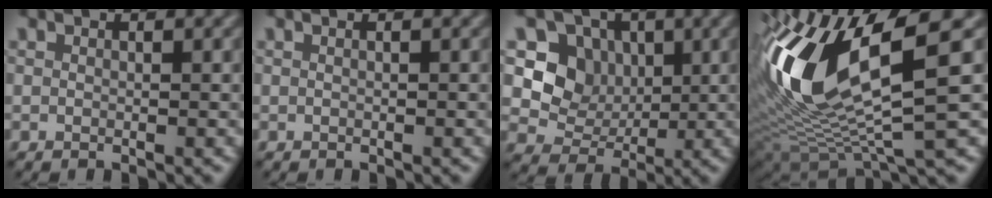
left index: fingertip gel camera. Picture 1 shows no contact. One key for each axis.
{"total": 0.7, "fx": 0.1, "fy": 0.3, "fz": 0.6, "tx": -0.007, "ty": 0.000, "tz": -0.006}
{"total": 4.9, "fx": 0.8, "fy": 4.4, "fz": 1.9, "tx": -0.033, "ty": -0.007, "tz": 0.005}
{"total": 13.8, "fx": 3.1, "fy": 5.0, "fz": 12.5, "tx": -0.269, "ty": -0.005, "tz": 0.063}